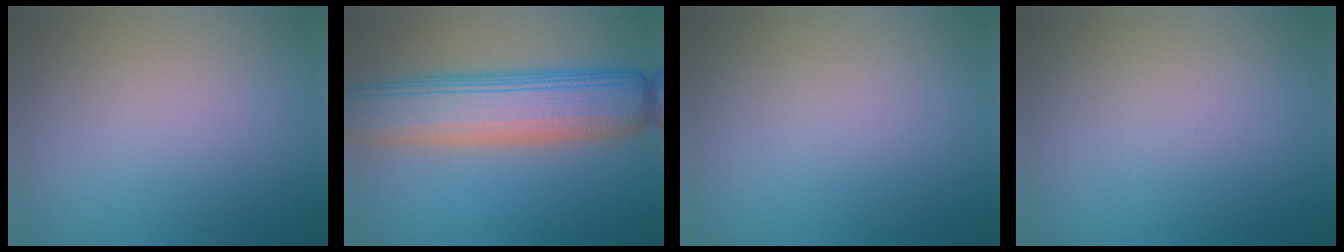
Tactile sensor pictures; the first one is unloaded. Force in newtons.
{"total": 9.4, "press": 9.4, "slide": 0.3}
{"total": 0.0}
{"total": 0.0}